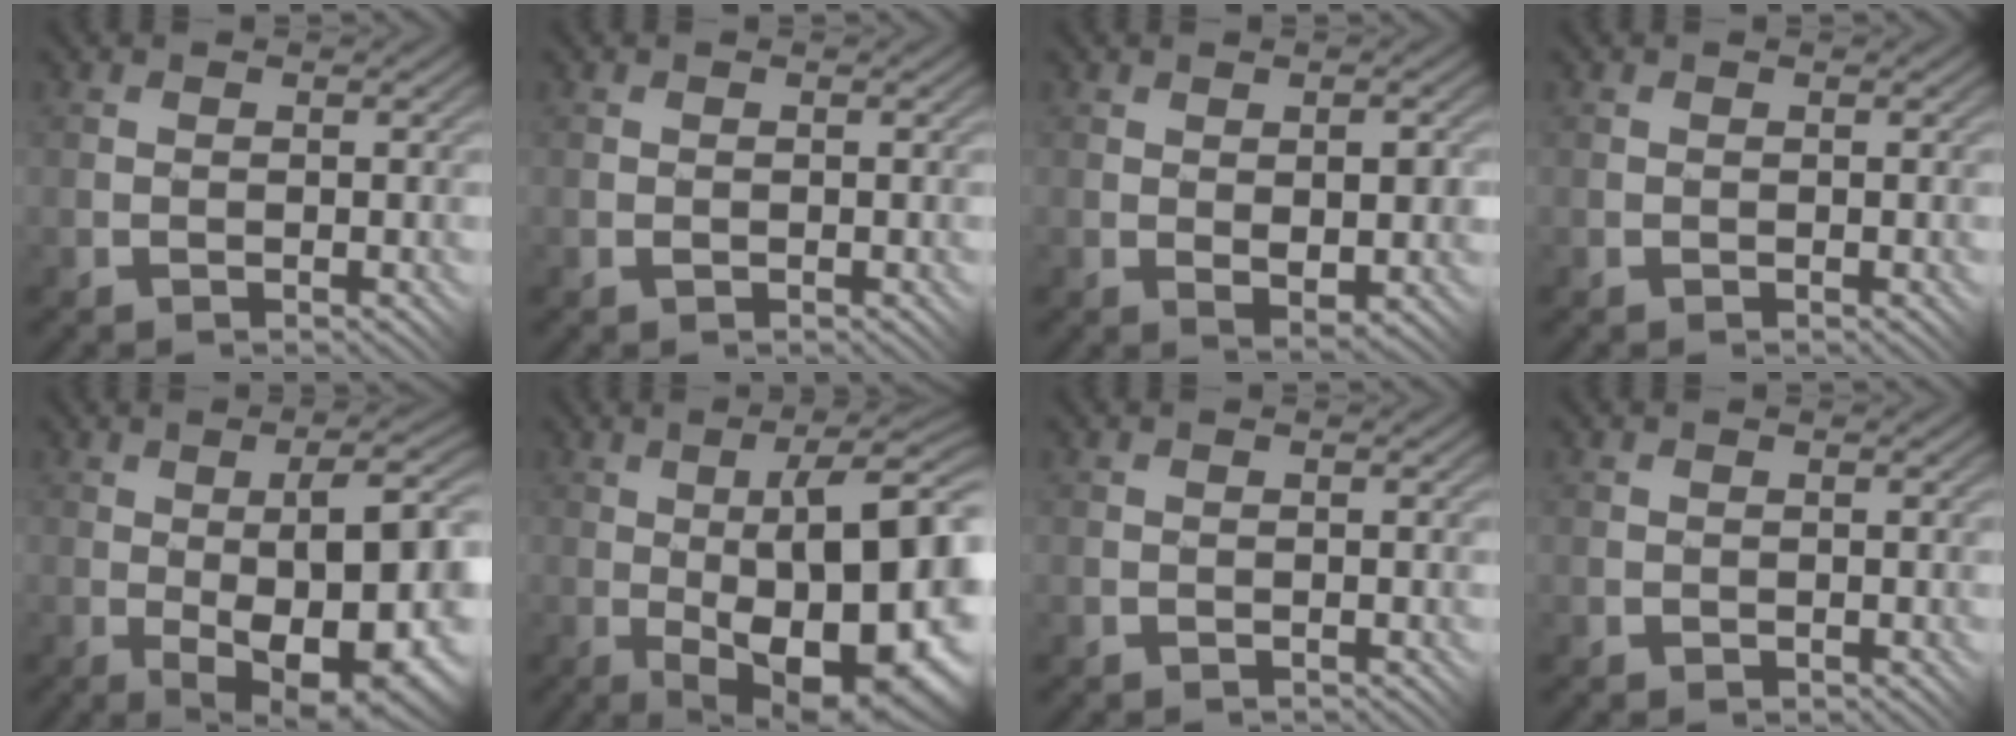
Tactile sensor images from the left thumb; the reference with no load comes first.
{"total": 0.0}
{"total": 4.4, "force": [0.1, 2.1, 3.8], "torque": [-0.064, -0.005, 0.010]}
{"total": 0.0}
{"total": 14.0, "force": [-2.2, 5.2, 12.8], "torque": [-0.167, 0.000, -0.021]}
{"total": 17.7, "force": [-2.1, 6.6, 16.3], "torque": [-0.208, 0.017, -0.029]}
{"total": 0.0}
{"total": 0.0}